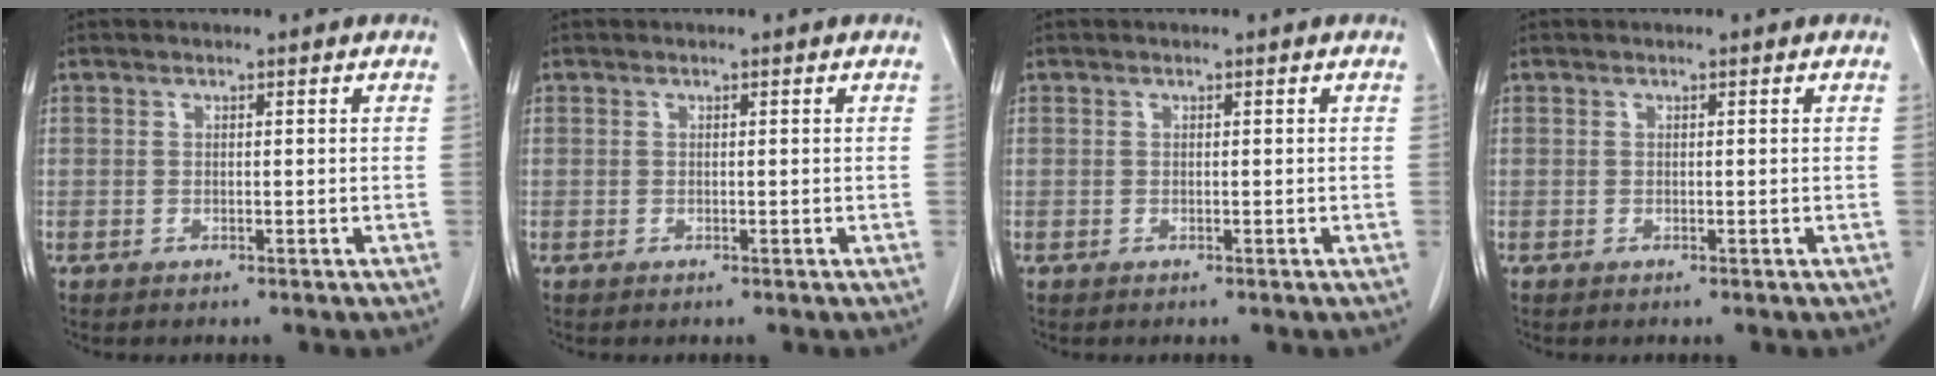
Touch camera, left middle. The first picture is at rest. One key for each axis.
{"total": 0.0}
{"total": 0.0}
{"total": 0.0}